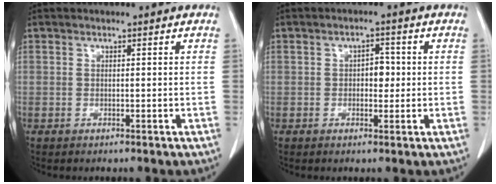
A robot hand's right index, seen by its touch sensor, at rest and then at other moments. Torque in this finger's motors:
{"motor_torque": [0.36, 0.02, 0.05, 0.03]}